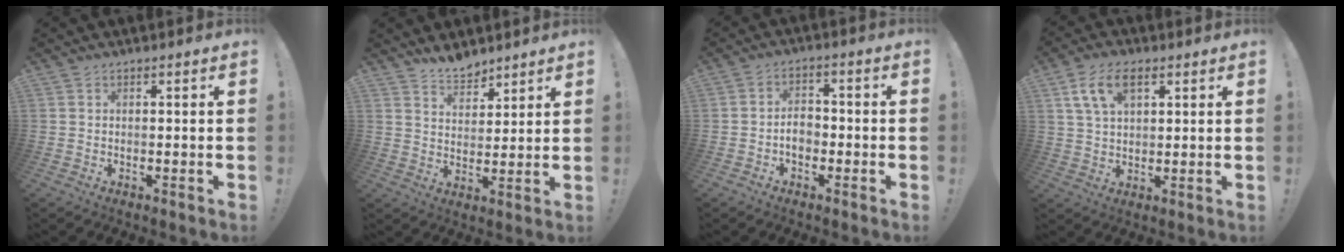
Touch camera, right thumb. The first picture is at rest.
{"total": 7.0, "force": [6.3, 2.8, 1.1], "torque": [-0.018, -0.049, 0.120]}
{"total": 5.6, "force": [-1.7, 3.9, 3.6], "torque": [-0.055, 0.007, -0.033]}
{"total": 10.0, "force": [4.6, 5.6, 6.9], "torque": [-0.113, 0.002, 0.088]}